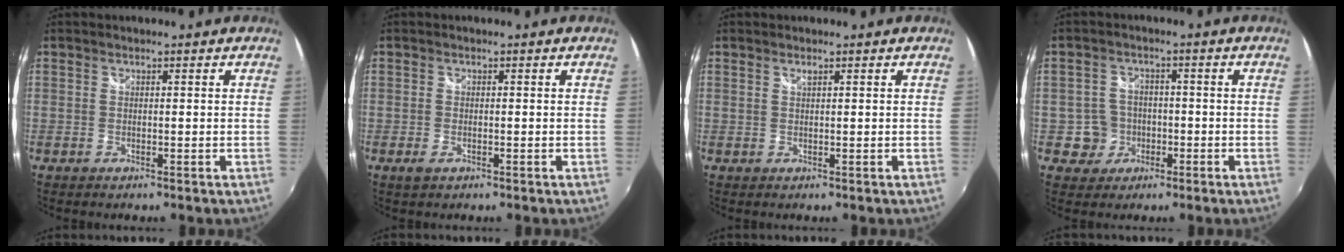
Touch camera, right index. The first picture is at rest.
{"total": 1.4, "force": [-0.8, 0.7, 0.9], "torque": [-0.019, -0.004, -0.014]}
{"total": 0.6, "force": [0.5, -0.1, 0.3], "torque": [-0.004, 0.001, 0.009]}
{"total": 4.9, "force": [-1.5, 4.7, 0.2], "torque": [-0.011, 0.017, -0.019]}